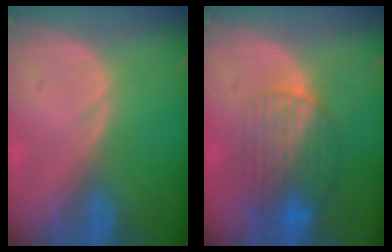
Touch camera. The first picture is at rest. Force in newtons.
{"total": 8.2, "press": 7.4, "slide": 3.5}